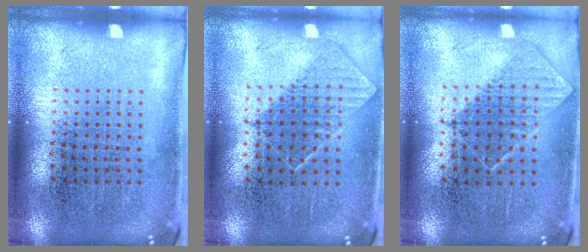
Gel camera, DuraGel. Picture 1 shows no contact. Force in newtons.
{"total": 0.7, "press": 0.7, "slide": 0.2}
{"total": 0.7, "press": 0.7, "slide": 0.2}